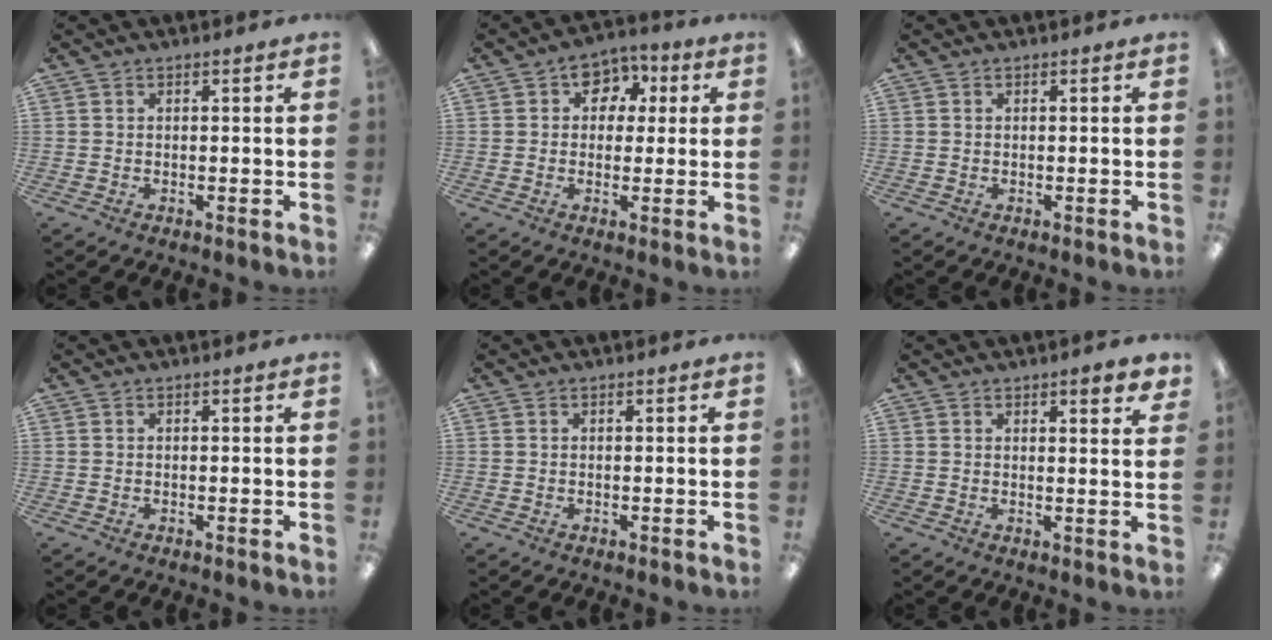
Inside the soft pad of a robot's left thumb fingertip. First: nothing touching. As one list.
[{"total": 7.0, "force": [2.1, 5.9, 3.2], "torque": [-0.038, 0.001, 0.032]}, {"total": 0.0}, {"total": 0.0}, {"total": 0.0}, {"total": 3.5, "force": [2.3, 0.8, 2.4], "torque": [-0.028, -0.007, 0.035]}]